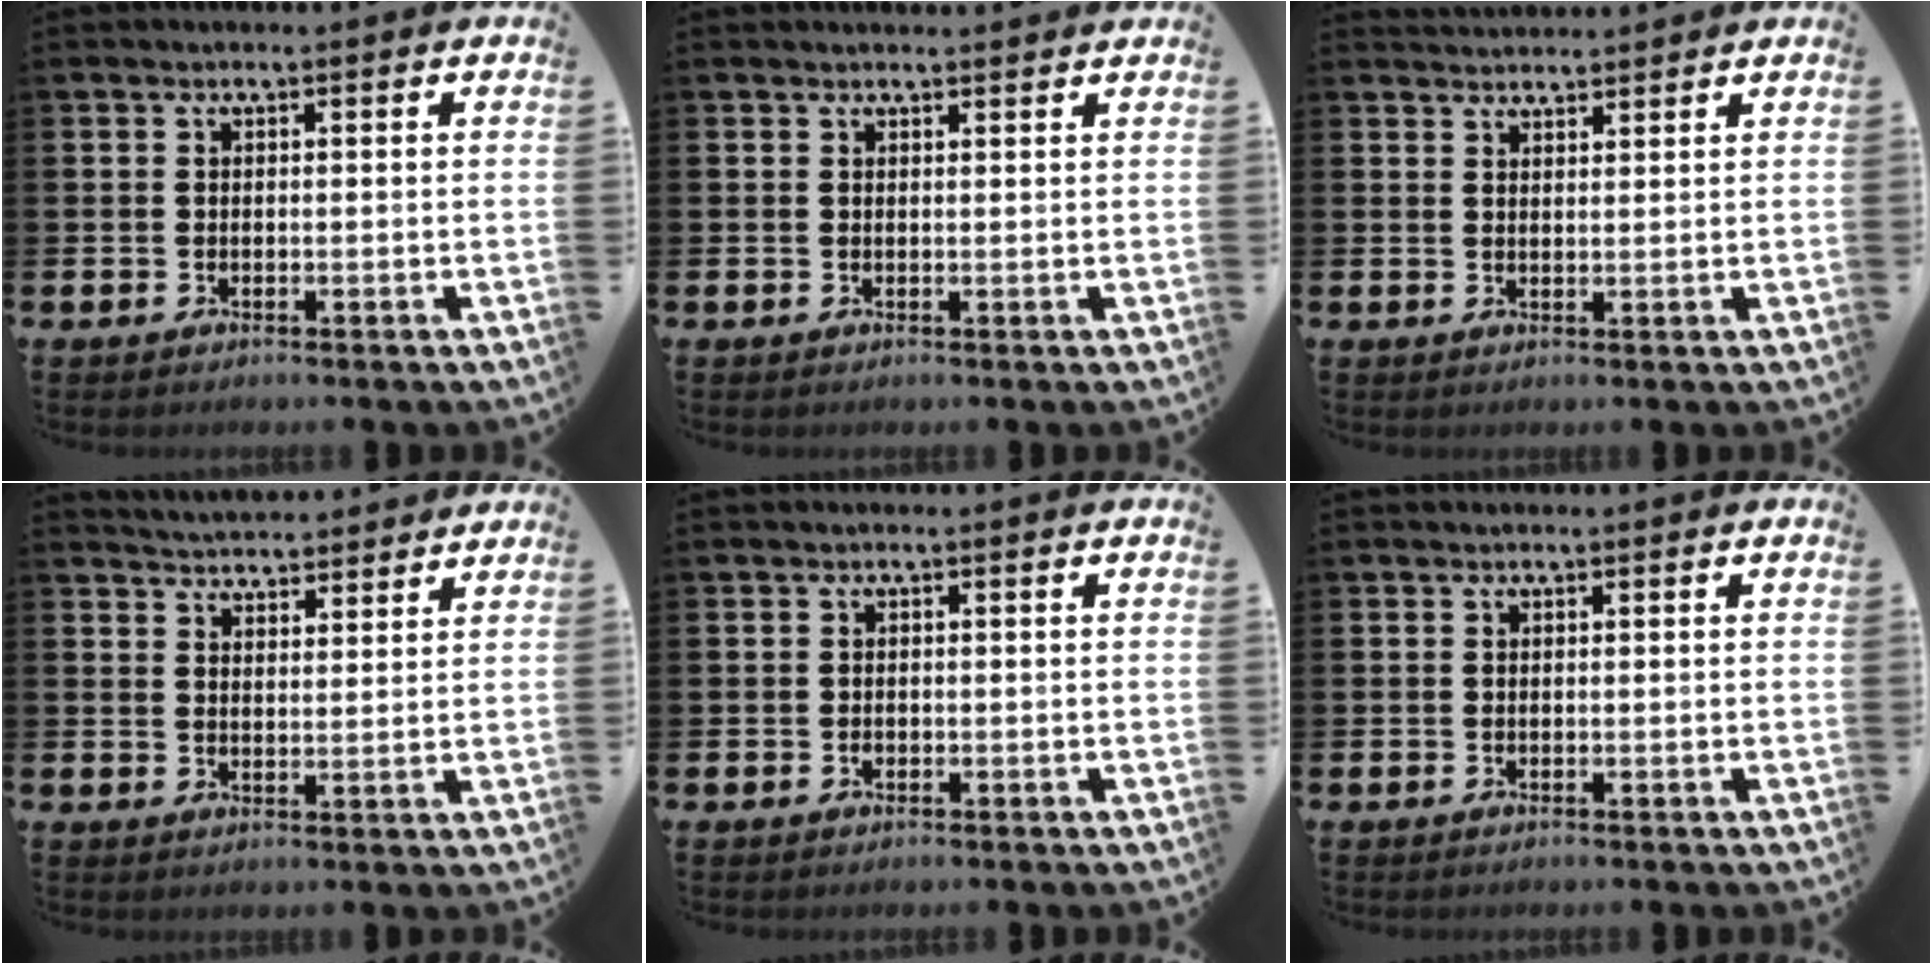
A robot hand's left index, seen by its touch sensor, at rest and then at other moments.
{"total": 0.5, "force": [0.5, -0.1, 0.0], "torque": [0.011, -0.003, 0.008]}
{"total": 2.1, "force": [2.1, 0.3, -0.1], "torque": [0.008, -0.012, 0.036]}
{"total": 4.4, "force": [4.4, 0.4, -0.2], "torque": [-0.005, -0.027, 0.080]}
{"total": 0.6, "force": [-0.2, 0.5, 0.3], "torque": [-0.012, 0.004, -0.004]}
{"total": 0.0}